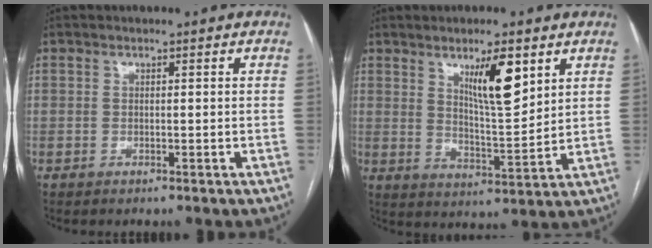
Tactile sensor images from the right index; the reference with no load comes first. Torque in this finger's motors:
{"motor_torque": [0.68, 0.67, 0.34, 0.09]}